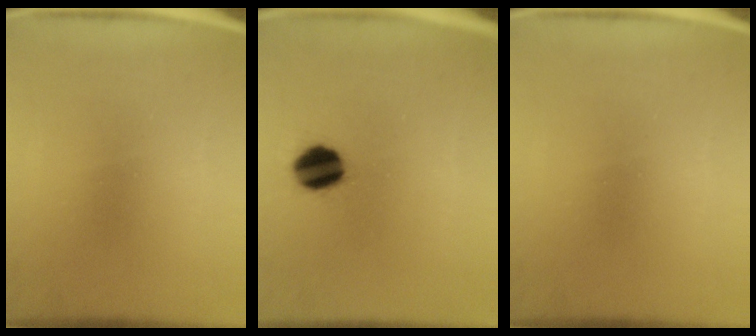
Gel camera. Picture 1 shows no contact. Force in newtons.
{"total": 8.9}
{"total": 0.0}